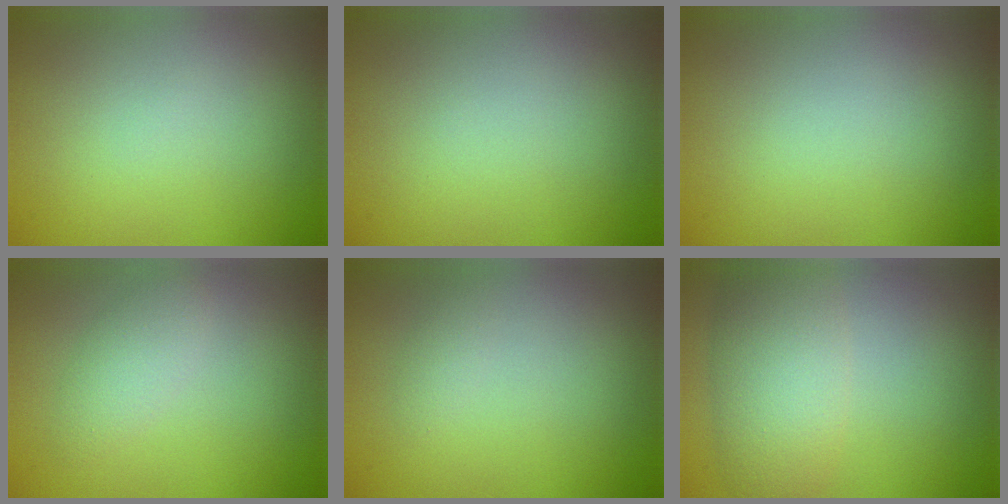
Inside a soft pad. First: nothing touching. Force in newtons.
{"total": 0.0}
{"total": 0.0}
{"total": 2.1, "press": 2.1, "slide": 0.2}
{"total": 0.8, "press": 0.8, "slide": 0.0}
{"total": 5.7, "press": 5.7, "slide": 0.2}